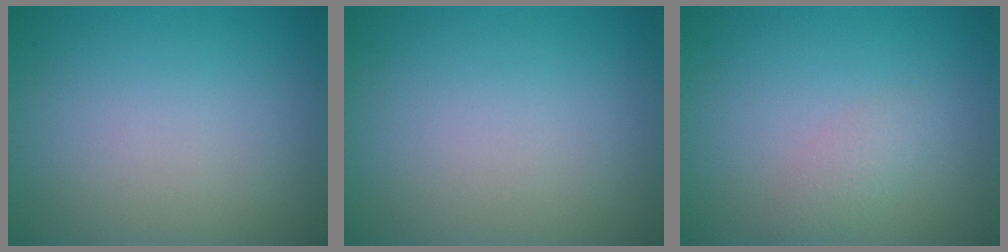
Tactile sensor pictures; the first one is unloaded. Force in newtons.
{"total": 0.0}
{"total": 1.5, "press": 1.5, "slide": 0.1}